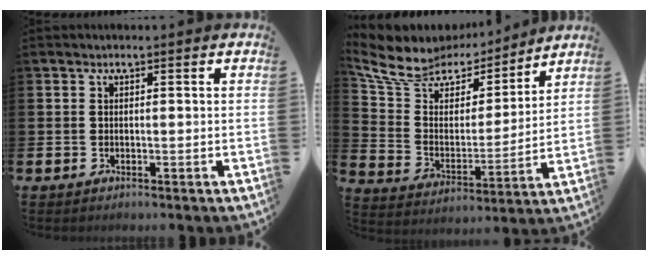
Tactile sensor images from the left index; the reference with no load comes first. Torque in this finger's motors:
{"motor_torque": [1.07, -1.07, 0.49, 0.05]}